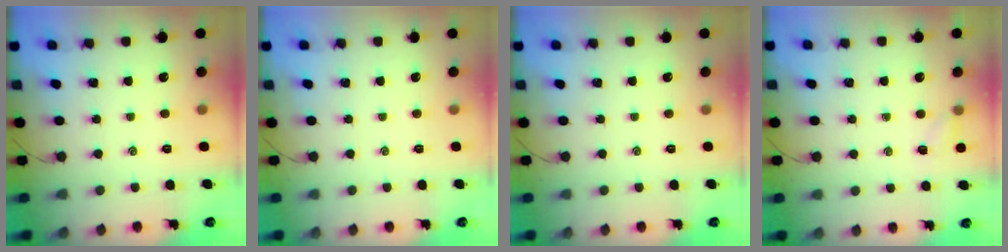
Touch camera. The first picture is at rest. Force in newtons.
{"total": 0.0}
{"total": 0.0}
{"total": 2.5, "press": 2.3, "slide": 0.9}